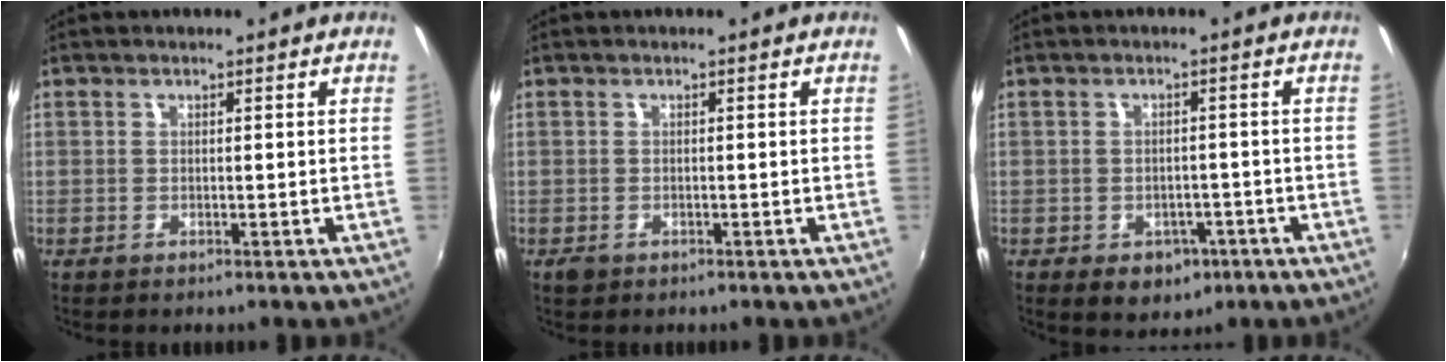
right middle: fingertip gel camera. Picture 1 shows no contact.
{"total": 1.3, "force": [-0.8, 0.9, 0.5], "torque": [-0.011, -0.003, -0.014]}
{"total": 6.0, "force": [-2.9, 4.5, 2.8], "torque": [-0.061, -0.006, -0.026]}